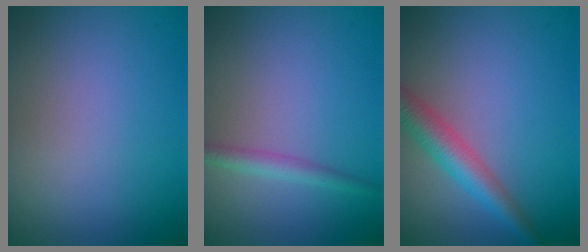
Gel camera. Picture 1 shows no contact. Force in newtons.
{"total": 1.9, "press": 1.9, "slide": 0.0}
{"total": 4.0, "press": 4.0, "slide": 0.1}